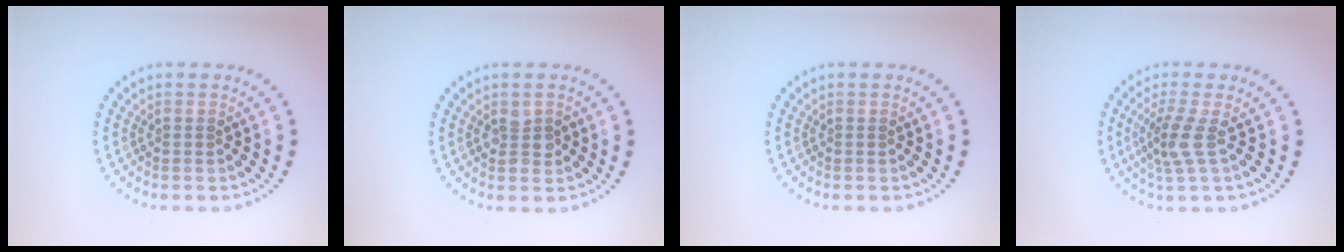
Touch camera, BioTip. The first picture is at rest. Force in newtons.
{"total": 1.7, "press": 1.7, "slide": 0.2}
{"total": 0.0}
{"total": 2.8, "press": 2.1, "slide": 1.9}